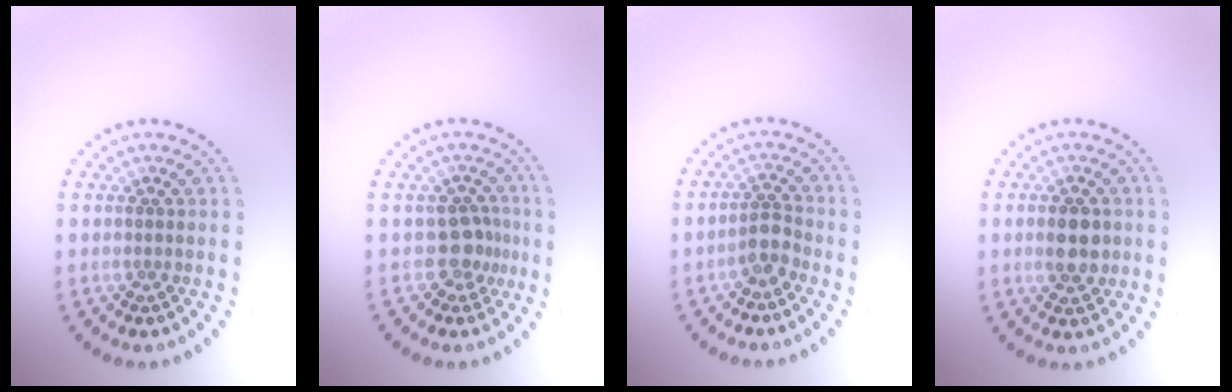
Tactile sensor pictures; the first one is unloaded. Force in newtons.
{"total": 2.4, "press": 1.9, "slide": 1.5}
{"total": 2.1, "press": 1.7, "slide": 1.2}
{"total": 3.4, "press": 3.4, "slide": 0.2}